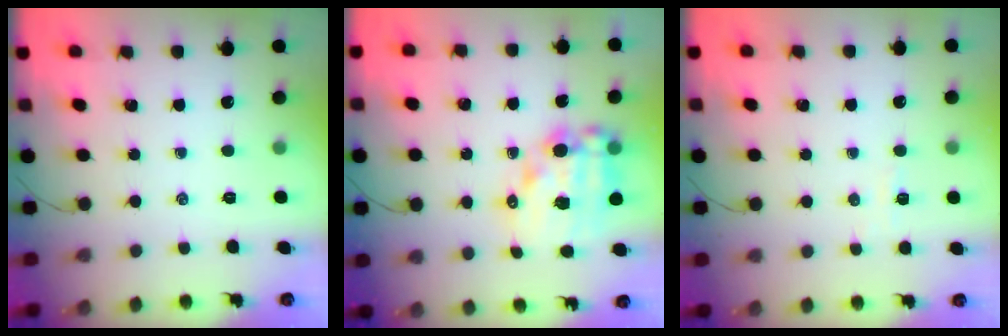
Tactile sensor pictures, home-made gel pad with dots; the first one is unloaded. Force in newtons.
{"total": 14.8, "press": 14.4, "slide": 3.3}
{"total": 3.4, "press": 3.3, "slide": 0.7}